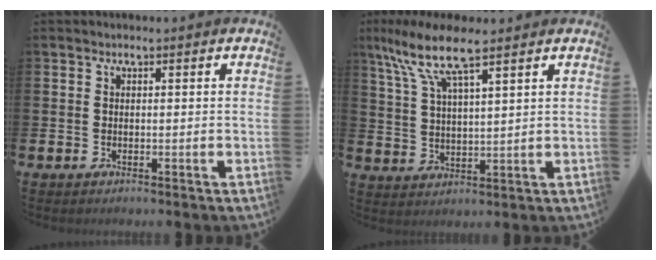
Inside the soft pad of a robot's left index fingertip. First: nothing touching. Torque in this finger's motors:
{"motor_torque": [1.02, -1.12, 0.87, 0.21]}